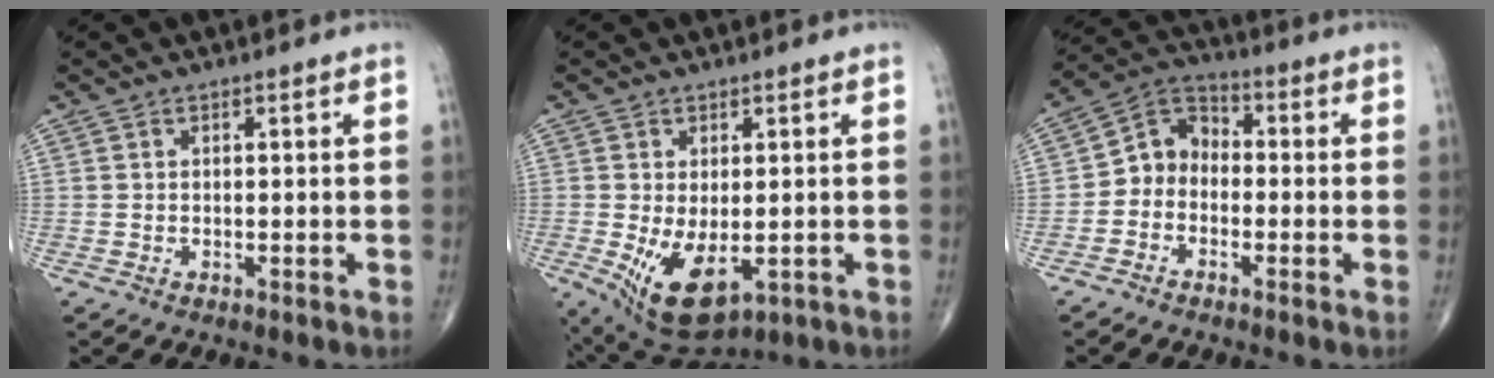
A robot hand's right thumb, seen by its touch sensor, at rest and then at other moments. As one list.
[{"total": 10.1, "force": [-2.1, 5.2, 8.4], "torque": [-0.139, -0.017, -0.015]}, {"total": 6.9, "force": [-1.7, 5.7, 3.5], "torque": [-0.037, 0.034, -0.054]}]